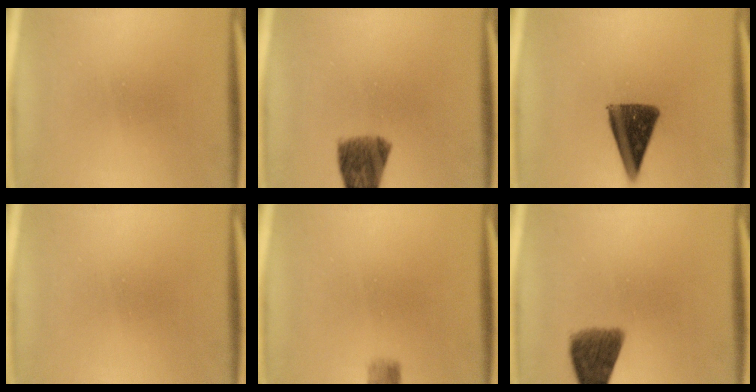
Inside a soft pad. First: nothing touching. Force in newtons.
{"total": 8.5}
{"total": 10.9}
{"total": 0.0}
{"total": 2.2}
{"total": 8.1}